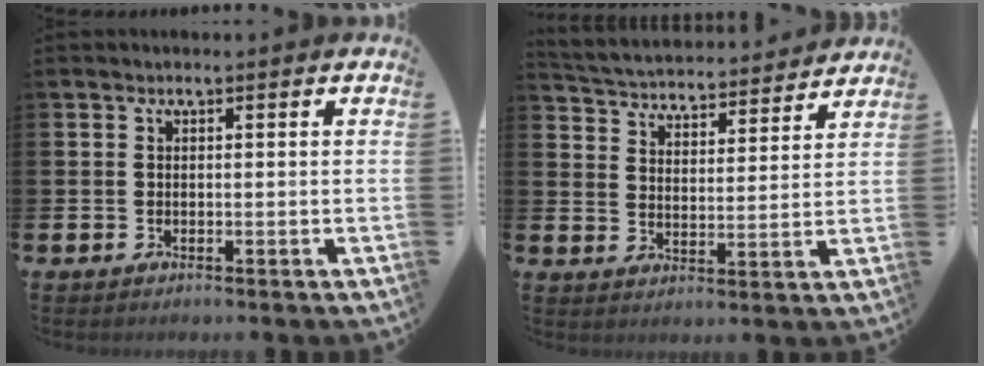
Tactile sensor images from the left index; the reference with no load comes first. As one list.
[{"total": 4.4, "force": [4.3, 0.9, 0.2], "torque": [-0.029, -0.039, 0.070]}]